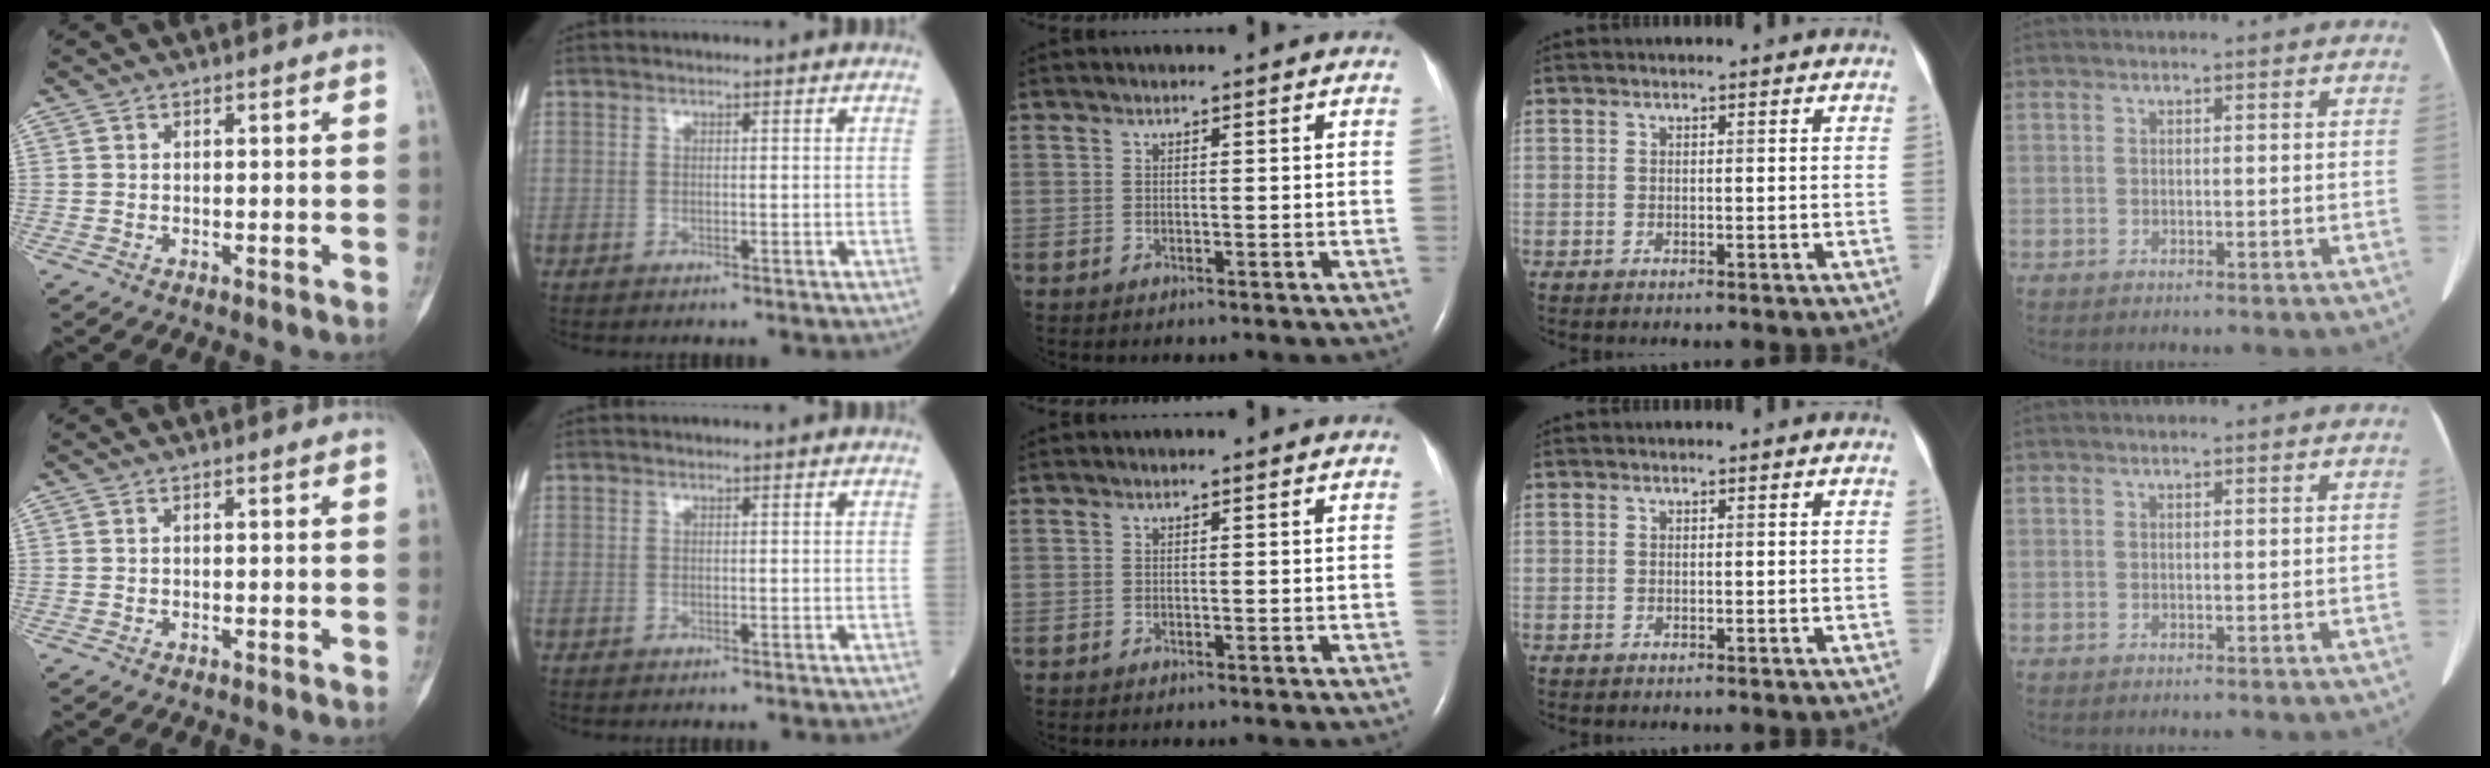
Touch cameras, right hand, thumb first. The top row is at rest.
{}